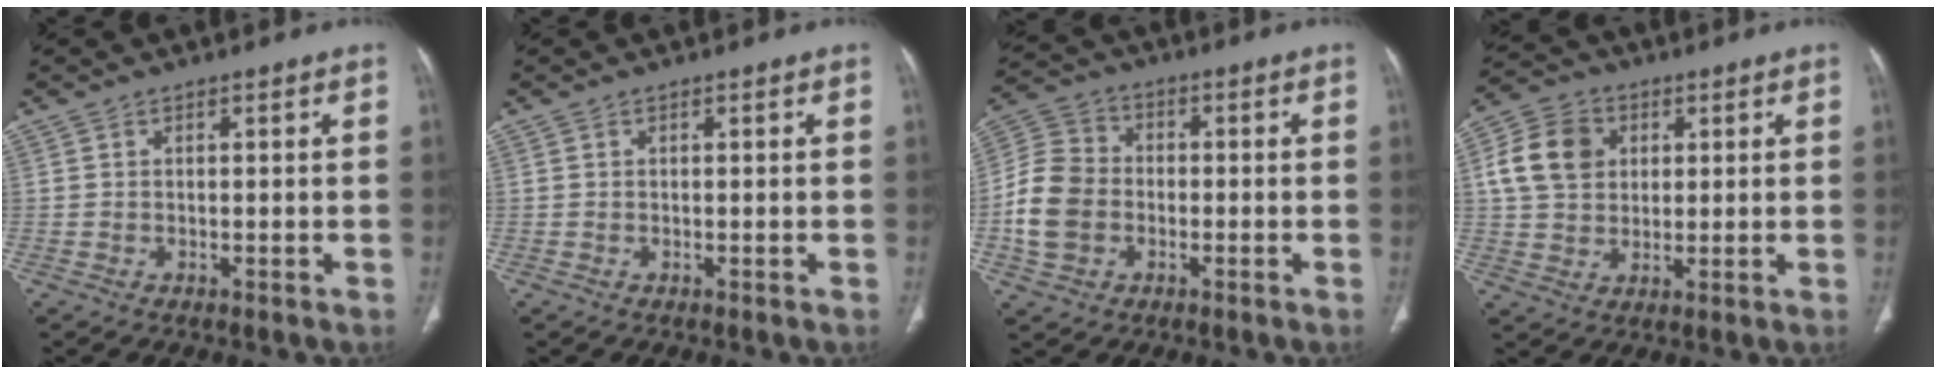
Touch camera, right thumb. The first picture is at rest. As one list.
[{"total": 0.0}, {"total": 10.9, "force": [-2.2, 8.8, 5.9], "torque": [-0.111, 0.027, -0.046]}, {"total": 10.8, "force": [2.5, 8.7, 5.9], "torque": [-0.093, 0.006, 0.042]}]